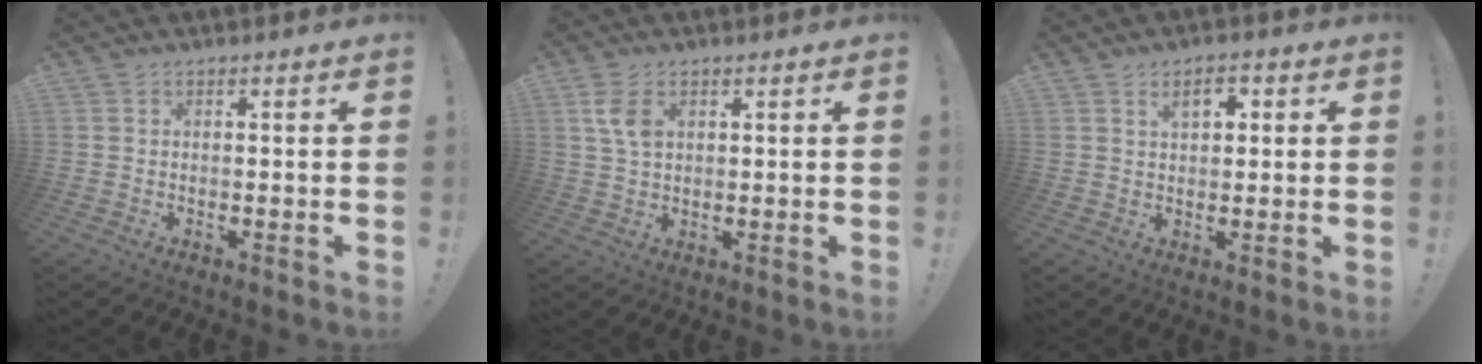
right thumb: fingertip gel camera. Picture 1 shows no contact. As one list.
[{"total": 6.1, "force": [2.2, 3.5, 4.5], "torque": [-0.080, -0.005, 0.039]}, {"total": 5.1, "force": [2.1, 2.8, 3.7], "torque": [-0.046, -0.002, 0.029]}]